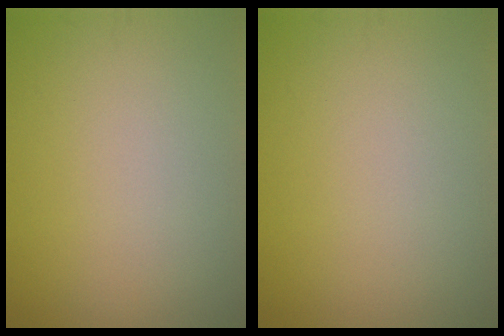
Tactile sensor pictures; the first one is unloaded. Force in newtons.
{"total": 0.0}